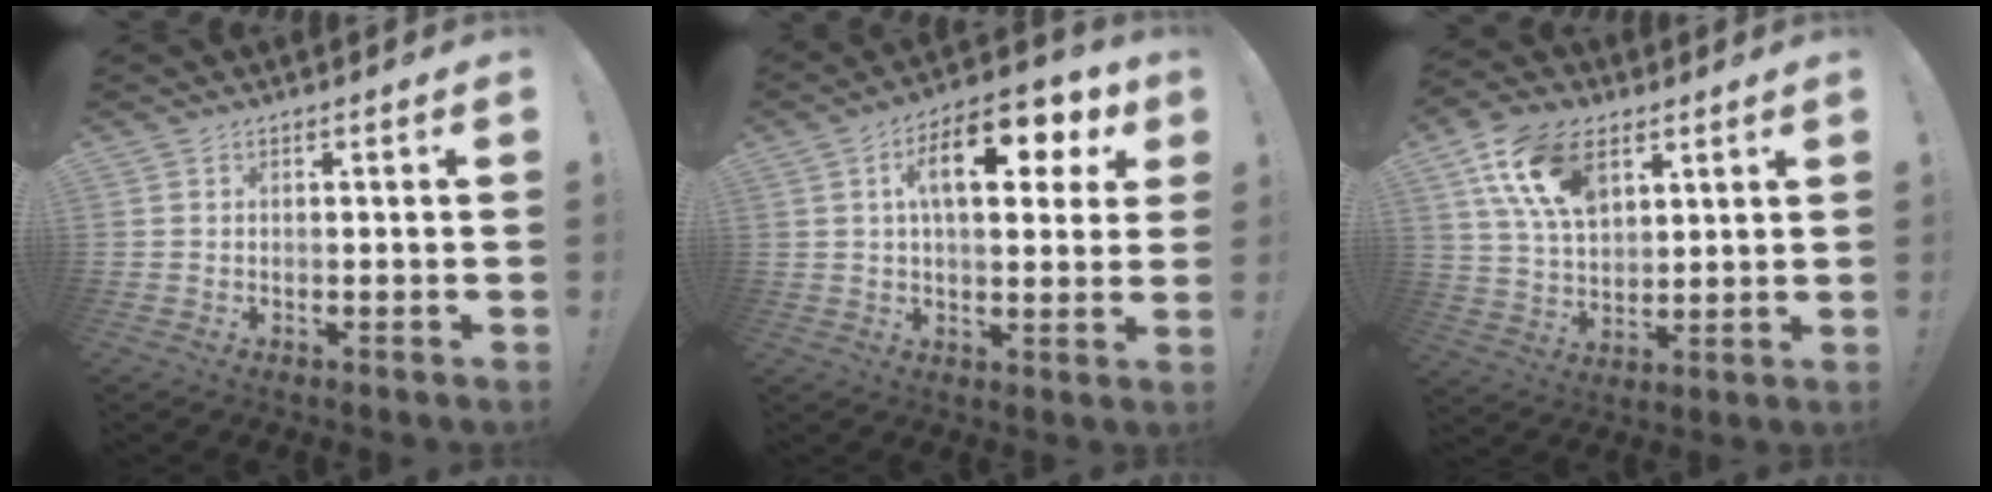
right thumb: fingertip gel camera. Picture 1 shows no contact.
{"total": 15.8, "force": [5.3, 7.1, 13.1], "torque": [-0.189, -0.012, 0.077]}
{"total": 17.2, "force": [8.1, 10.7, 10.7], "torque": [-0.182, -0.021, 0.152]}